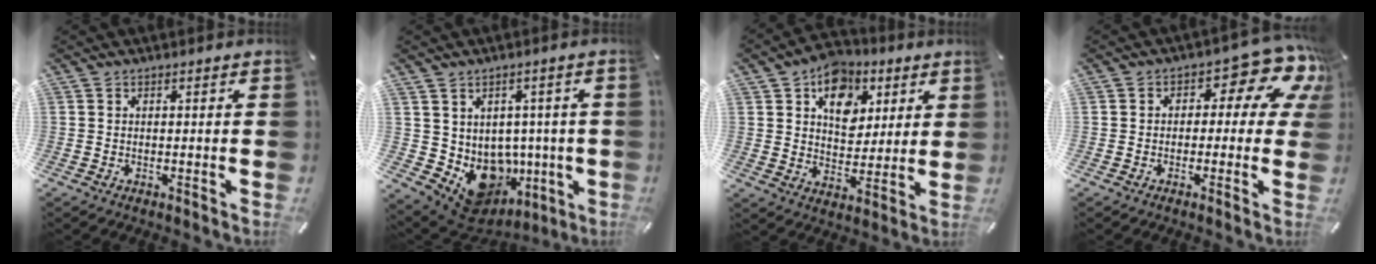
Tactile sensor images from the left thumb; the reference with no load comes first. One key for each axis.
{"total": 9.9, "fx": -0.9, "fy": 9.0, "fz": 3.9, "tx": -0.070, "ty": -0.032, "tz": 0.005}
{"total": 11.3, "fx": 5.3, "fy": 8.9, "fz": 4.6, "tx": -0.056, "ty": -0.027, "tz": 0.095}
{"total": 10.4, "fx": 3.6, "fy": 5.3, "fz": 8.1, "tx": -0.098, "ty": -0.028, "tz": 0.060}